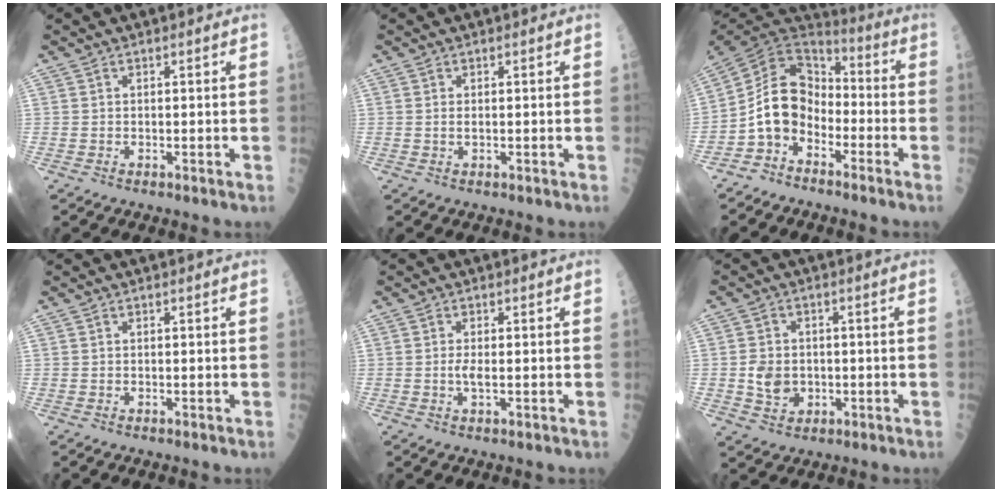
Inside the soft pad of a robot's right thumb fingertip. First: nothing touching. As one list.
[{"total": 0.6, "force": [0.1, 0.2, 0.6], "torque": [-0.010, -0.001, 0.003]}, {"total": 12.6, "force": [-4.7, 9.1, 7.4], "torque": [-0.112, 0.071, -0.098]}, {"total": 0.0}, {"total": 2.0, "force": [-0.1, 0.5, 1.9], "torque": [-0.041, -0.002, -0.003]}, {"total": 5.5, "force": [-0.5, 4.5, 3.2], "torque": [-0.037, 0.001, -0.004]}]